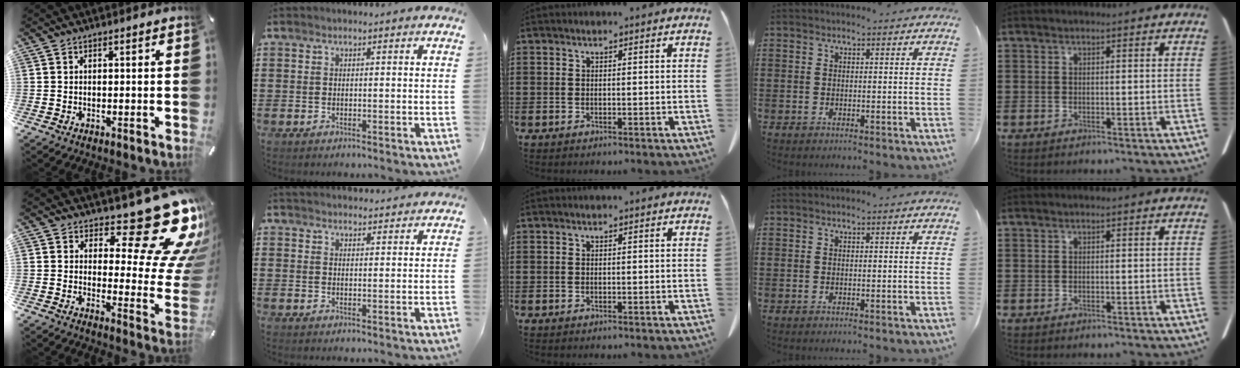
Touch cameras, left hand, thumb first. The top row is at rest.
{"thumb": {"total": 21.2, "force": [13.2, 7.2, 14.9], "torque": [-0.175, -0.108, 0.211]}, "index": {"total": 2.5, "force": [2.5, 0.1, -0.1], "torque": [-0.005, -0.005, 0.049]}}